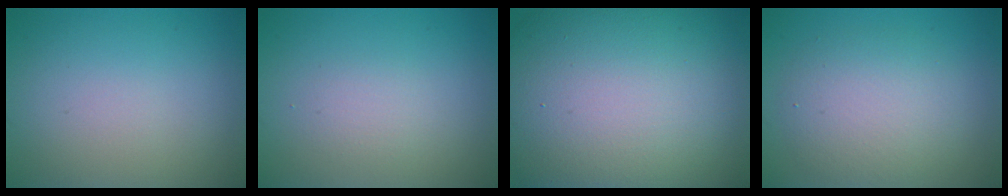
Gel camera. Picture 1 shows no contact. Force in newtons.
{"total": 1.3, "press": 1.3, "slide": 0.1}
{"total": 21.4, "press": 21.3, "slide": 1.1}
{"total": 4.6, "press": 4.5, "slide": 0.6}